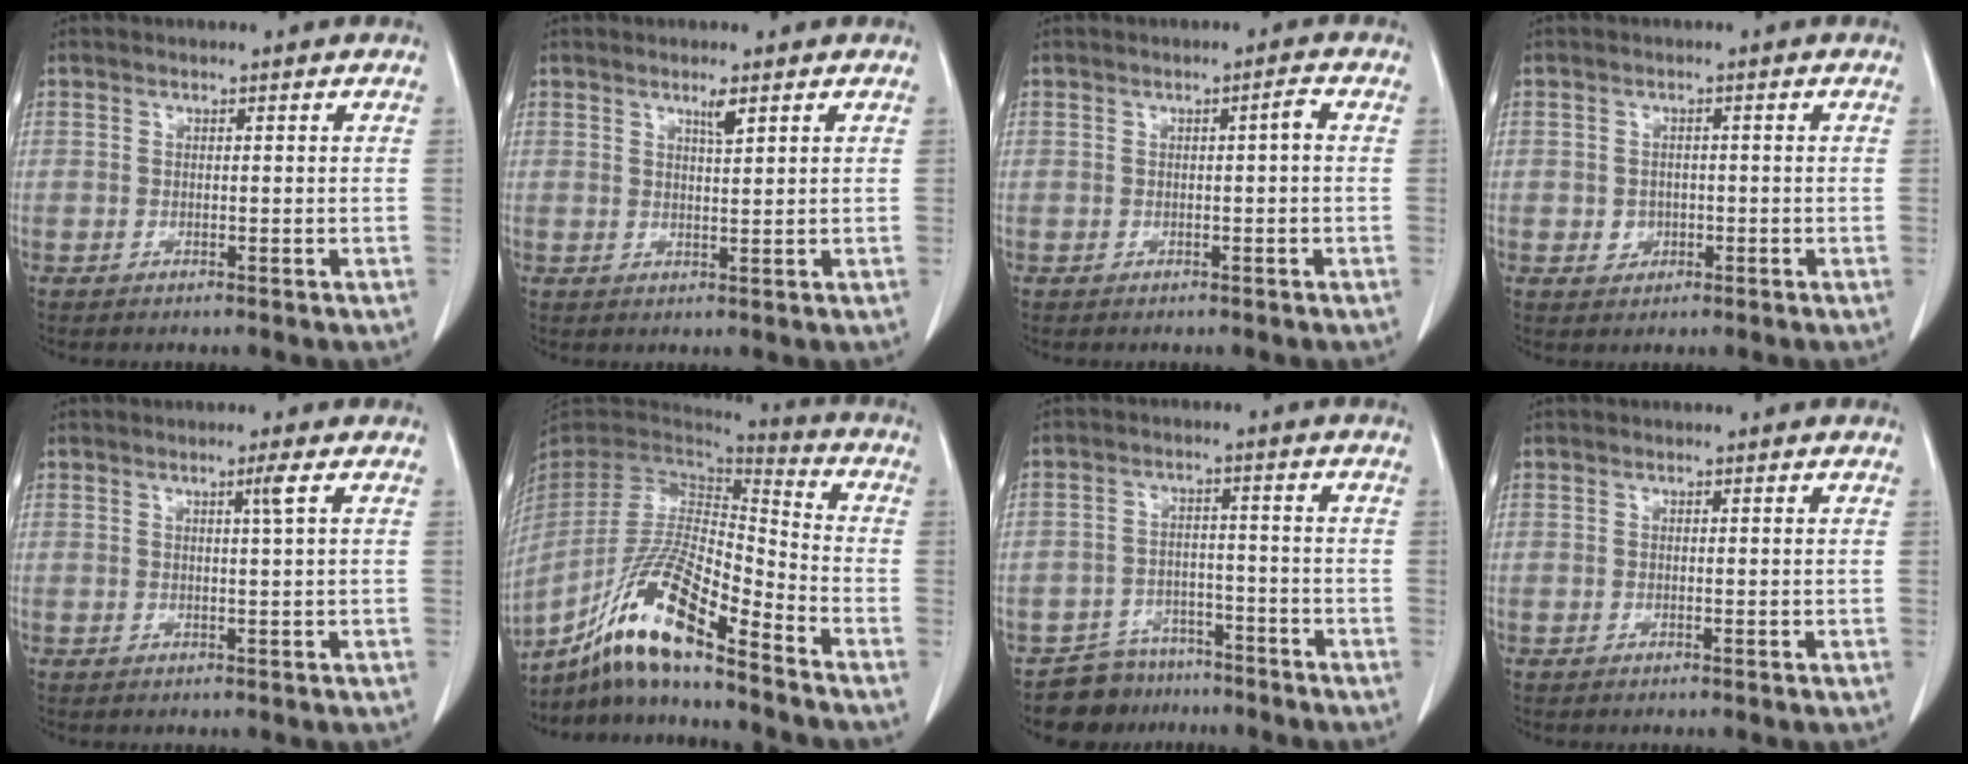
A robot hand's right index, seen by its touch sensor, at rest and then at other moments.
{"total": 2.0, "force": [1.3, 0.0, 1.6], "torque": [-0.030, -0.004, 0.024]}
{"total": 1.3, "force": [0.0, 0.1, 1.3], "torque": [-0.020, 0.004, 0.000]}
{"total": 2.2, "force": [-0.6, 2.0, 0.7], "torque": [-0.008, 0.005, -0.002]}
{"total": 1.6, "force": [0.6, -0.6, 1.3], "torque": [-0.026, -0.005, 0.013]}
{"total": 16.8, "force": [-11.6, 2.0, 12.0], "torque": [-0.236, -0.010, -0.215]}
{"total": 6.9, "force": [-5.7, 3.9, -0.3], "torque": [0.017, 0.023, -0.093]}
{"total": 0.0}